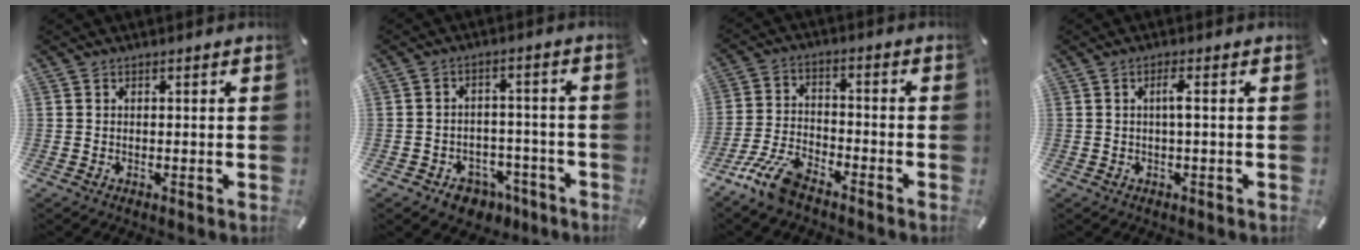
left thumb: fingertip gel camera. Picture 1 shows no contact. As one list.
[{"total": 6.0, "force": [-3.5, 4.6, 1.6], "torque": [-0.022, 0.030, -0.059]}, {"total": 9.8, "force": [-7.7, 3.4, 5.0], "torque": [-0.111, 0.029, -0.149]}, {"total": 2.9, "force": [0.1, 0.2, 2.9], "torque": [-0.056, 0.001, -0.001]}]